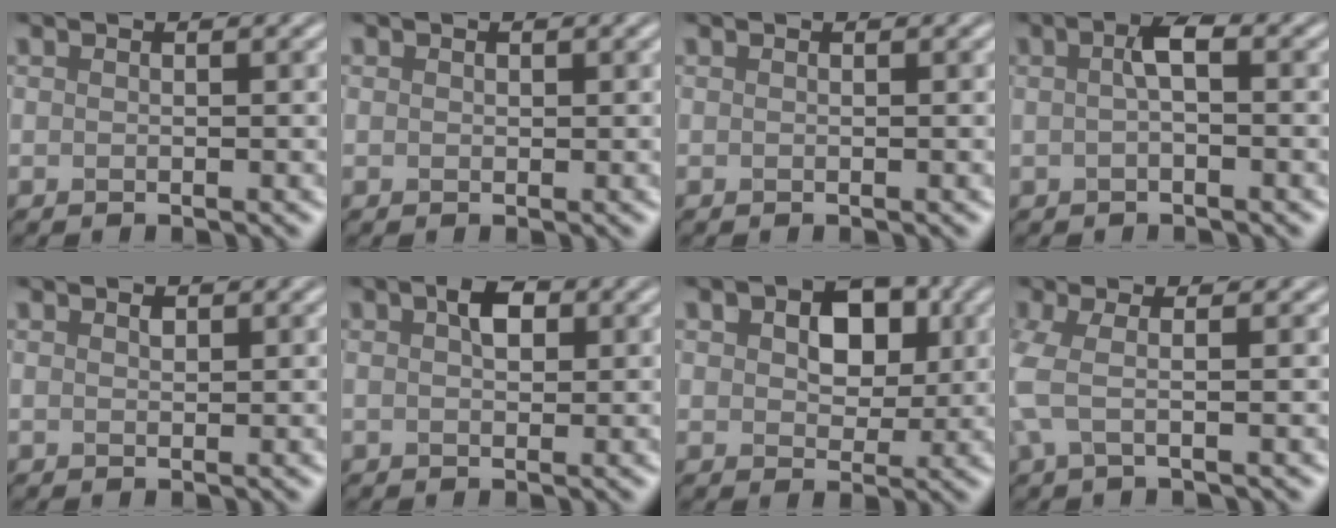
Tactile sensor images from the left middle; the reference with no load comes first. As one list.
[{"total": 1.4, "force": [-0.2, -0.7, -1.1], "torque": [-0.001, 0.006, 0.017]}, {"total": 0.0}, {"total": 0.9, "force": [-0.1, -0.3, 0.8], "torque": [-0.040, 0.013, 0.014]}, {"total": 0.8, "force": [0.2, -0.5, -0.6], "torque": [-0.008, 0.010, 0.019]}, {"total": 0.8, "force": [0.6, 0.0, 0.5], "torque": [-0.023, 0.017, 0.023]}, {"total": 4.0, "force": [1.6, 2.8, 2.3], "torque": [-0.053, 0.015, 0.035]}, {"total": 1.9, "force": [-0.6, 0.0, 1.8], "torque": [-0.062, 0.002, -0.002]}]